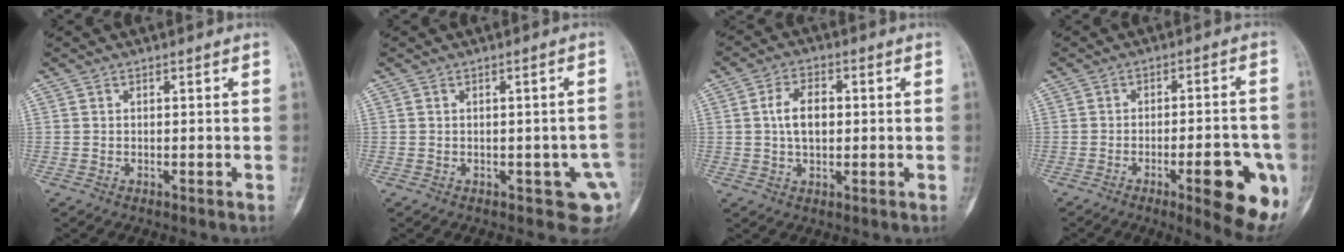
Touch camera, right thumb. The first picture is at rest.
{"total": 5.9, "force": [-1.7, 3.1, 4.8], "torque": [-0.028, 0.002, -0.014]}
{"total": 6.5, "force": [0.5, 4.0, 5.2], "torque": [-0.087, 0.010, 0.007]}
{"total": 13.6, "force": [-5.2, 3.6, 12.1], "torque": [-0.141, 0.011, -0.063]}